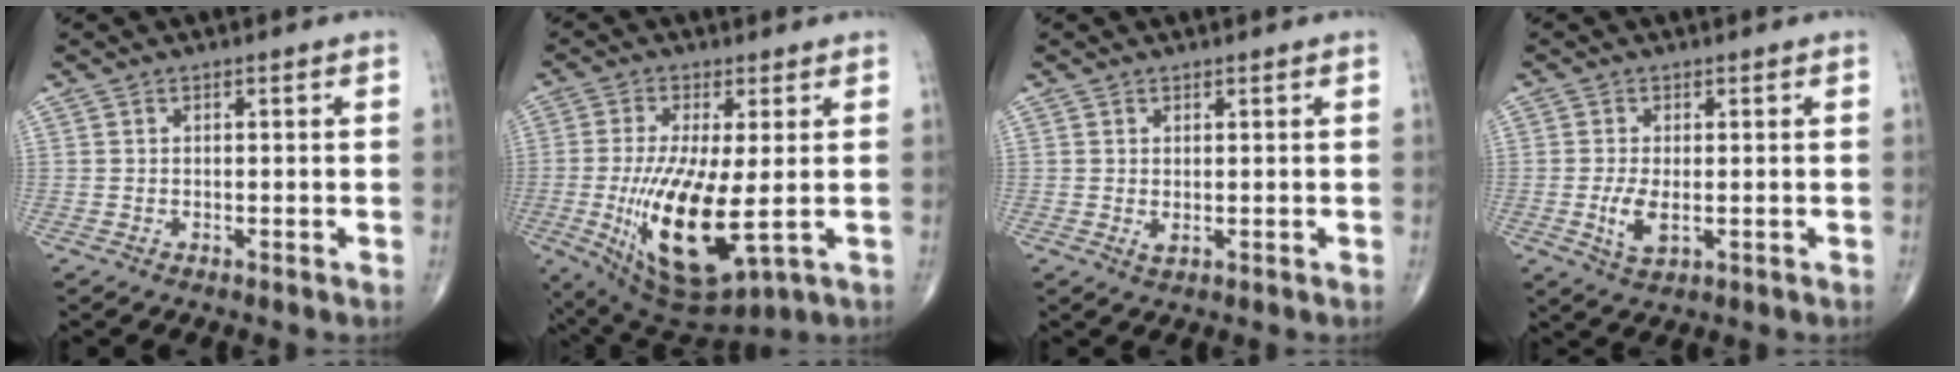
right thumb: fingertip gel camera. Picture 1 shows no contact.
{"total": 15.4, "force": [-2.0, 4.9, 14.4], "torque": [-0.276, -0.029, -0.014]}
{"total": 1.2, "force": [0.1, 0.6, 1.0], "torque": [-0.020, -0.005, 0.006]}
{"total": 4.5, "force": [-0.7, 2.1, 3.9], "torque": [-0.082, -0.011, -0.008]}